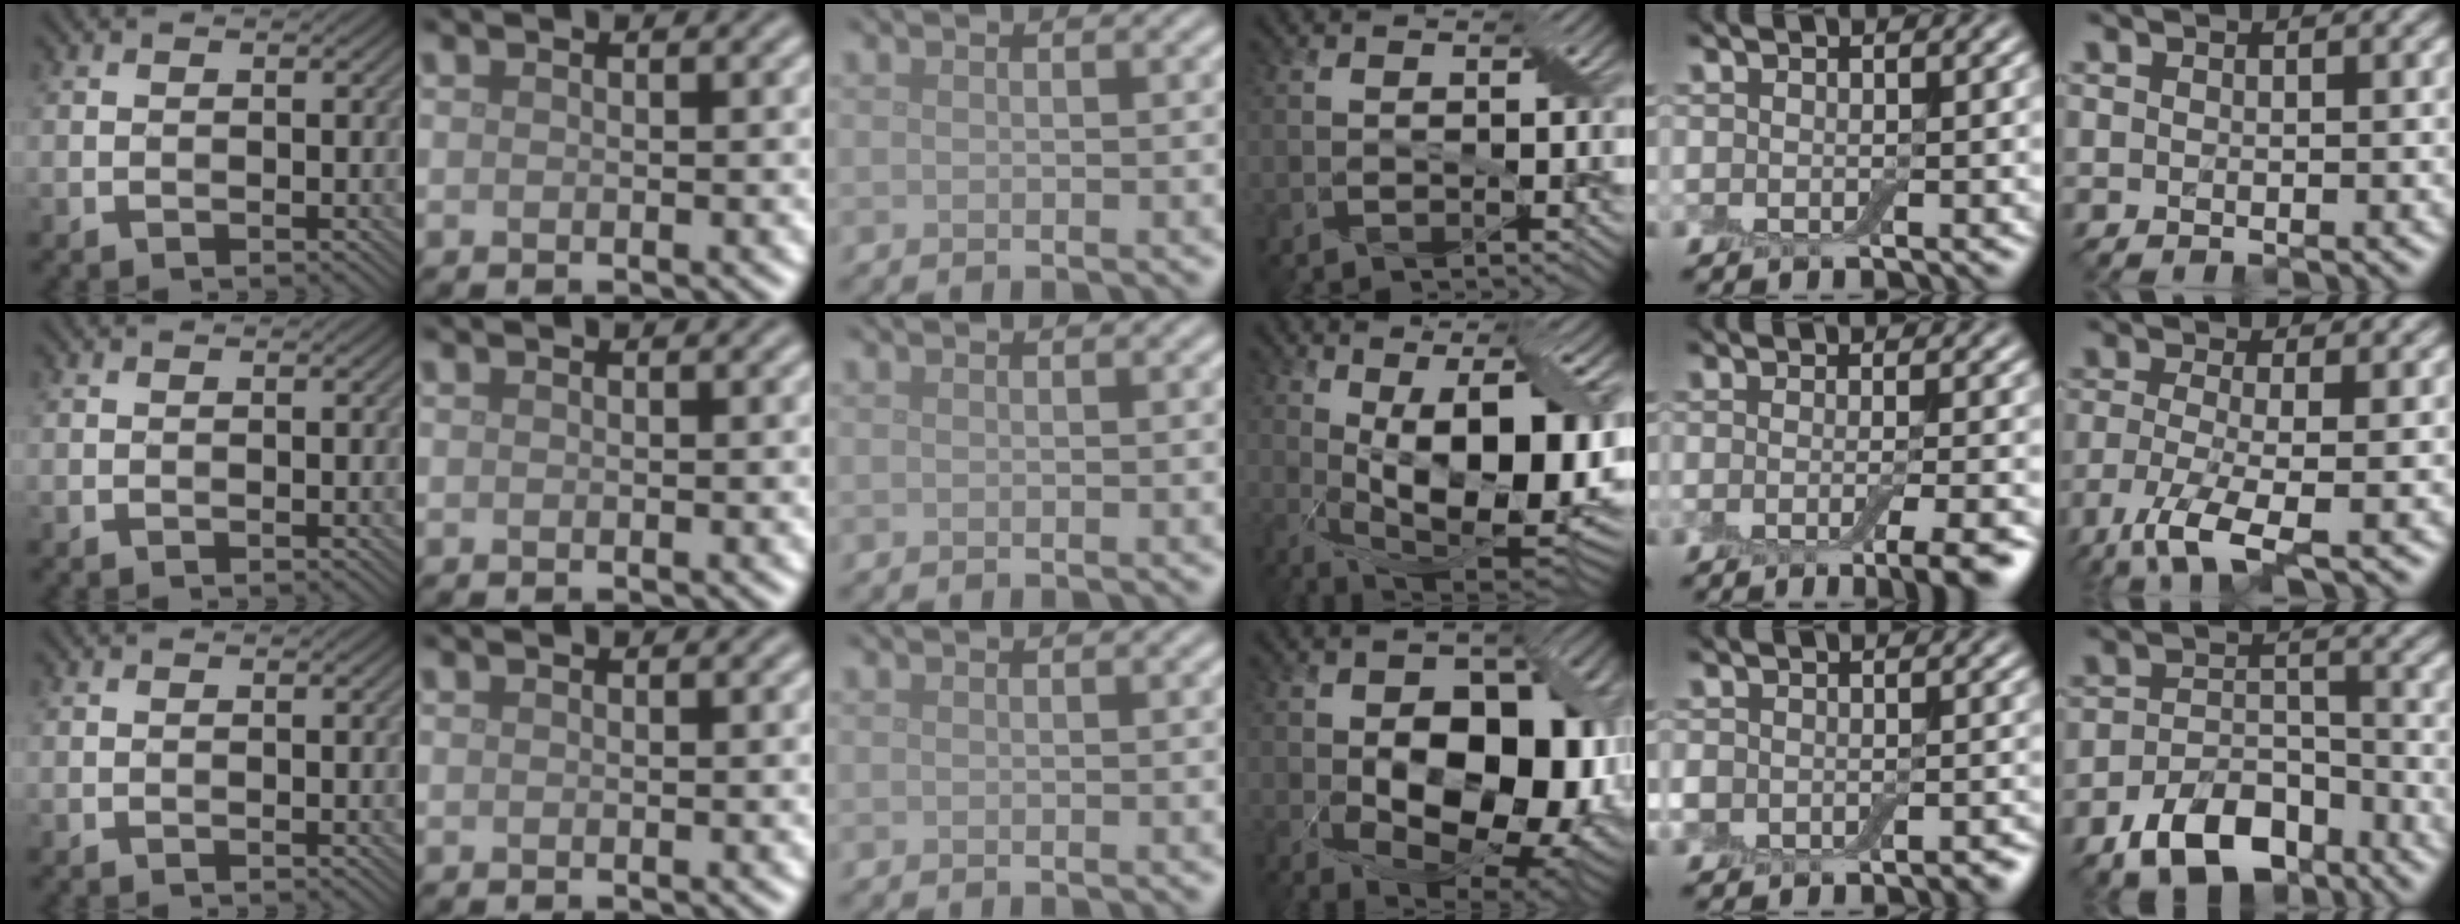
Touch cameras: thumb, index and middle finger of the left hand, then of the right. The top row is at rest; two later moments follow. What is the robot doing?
{"motion": "insert", "object": "drawer"}